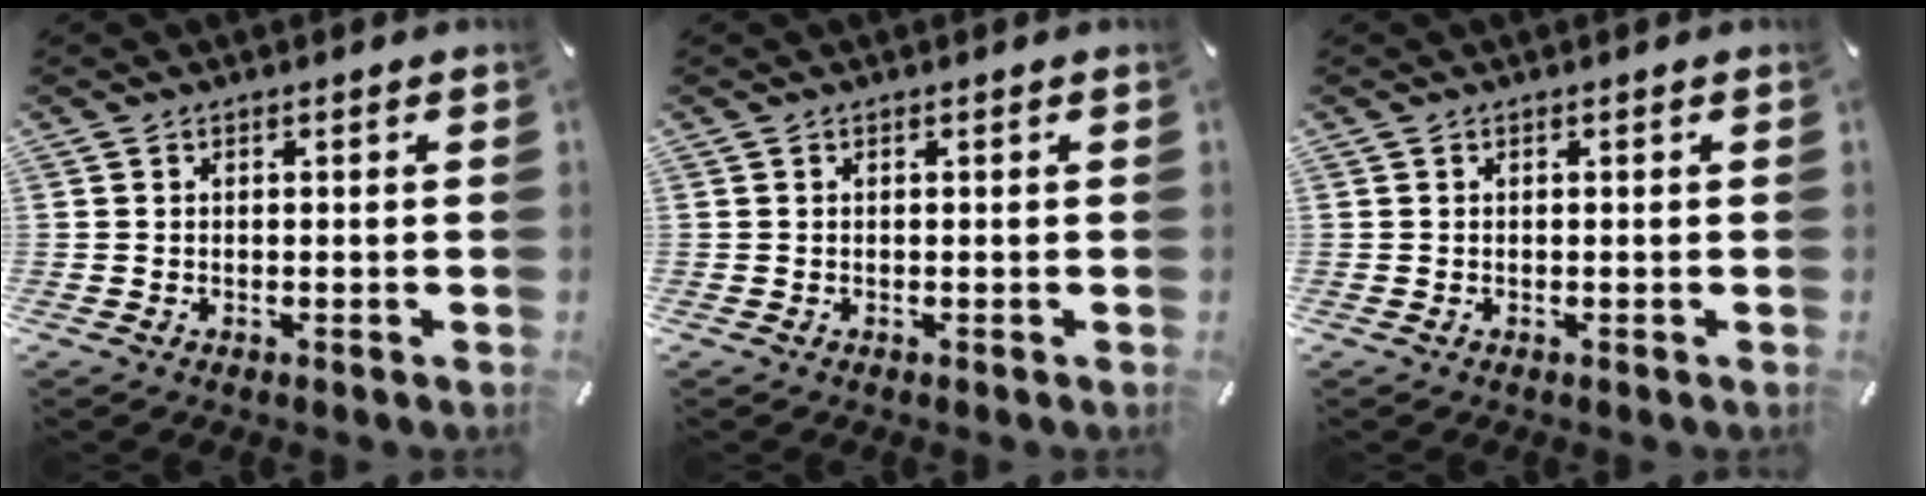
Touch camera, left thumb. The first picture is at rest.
{"total": 0.0}
{"total": 0.0}